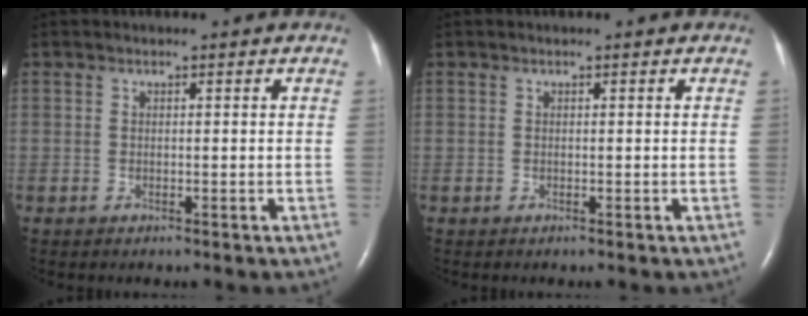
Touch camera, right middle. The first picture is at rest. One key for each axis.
{"total": 0.0}